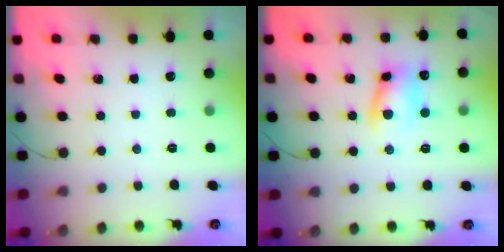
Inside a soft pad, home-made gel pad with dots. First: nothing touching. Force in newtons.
{"total": 8.5, "press": 8.4, "slide": 1.3}